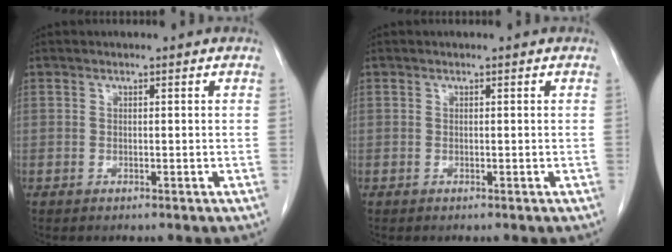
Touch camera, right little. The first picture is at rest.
{"total": 0.0}